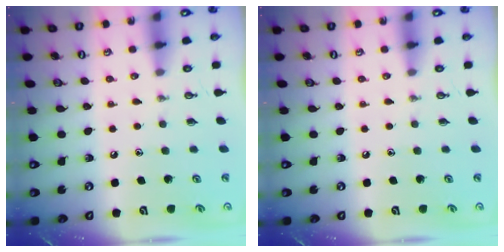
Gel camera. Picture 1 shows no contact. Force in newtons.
{"total": 0.0}